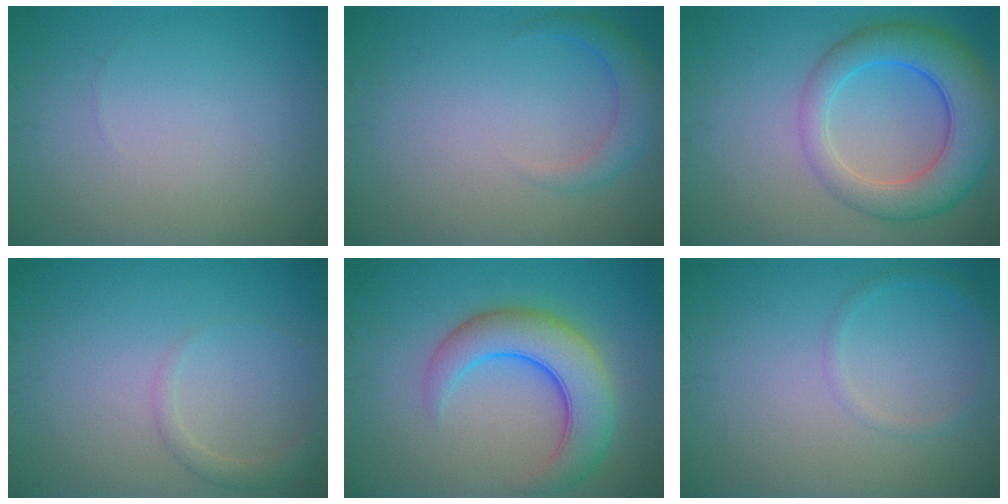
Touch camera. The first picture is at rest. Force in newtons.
{"total": 2.3, "press": 2.3, "slide": 0.2}
{"total": 7.6, "press": 7.6, "slide": 0.3}
{"total": 1.5, "press": 1.5, "slide": 0.1}
{"total": 7.1, "press": 7.1, "slide": 0.4}
{"total": 1.1, "press": 1.1, "slide": 0.1}